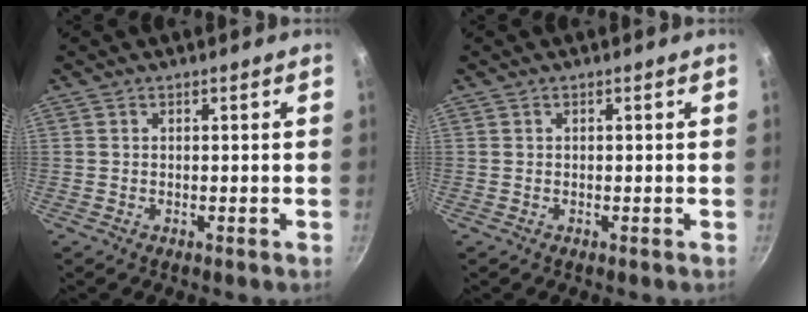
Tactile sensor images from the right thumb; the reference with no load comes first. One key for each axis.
{"total": 0.0}